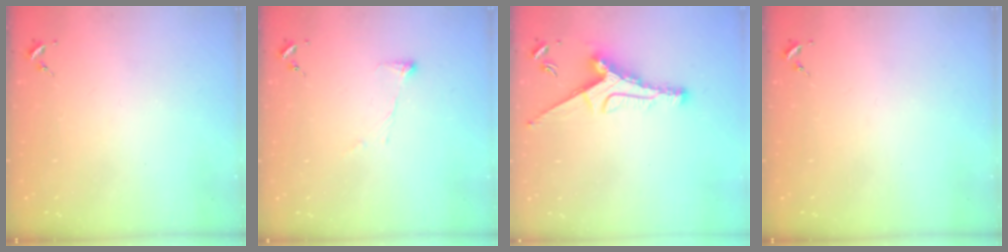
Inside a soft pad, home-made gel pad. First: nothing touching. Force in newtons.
{"total": 5.8, "press": 5.8, "slide": 0.8}
{"total": 11.4, "press": 11.4, "slide": 0.6}
{"total": 0.0}